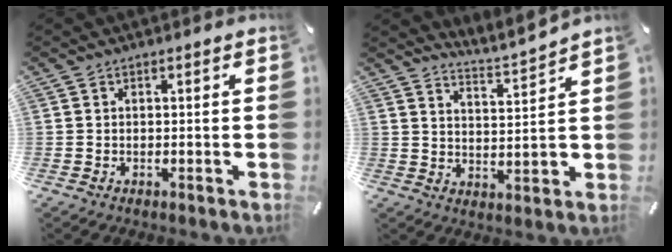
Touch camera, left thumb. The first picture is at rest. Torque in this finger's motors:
{"motor_torque": [-0.22, -0.30, 0.02, -0.05, -0.03]}